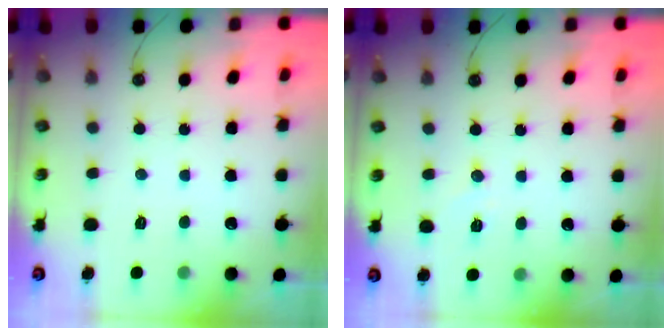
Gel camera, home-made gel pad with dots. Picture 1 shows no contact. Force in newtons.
{"total": 4.8, "press": 4.7, "slide": 1.0}